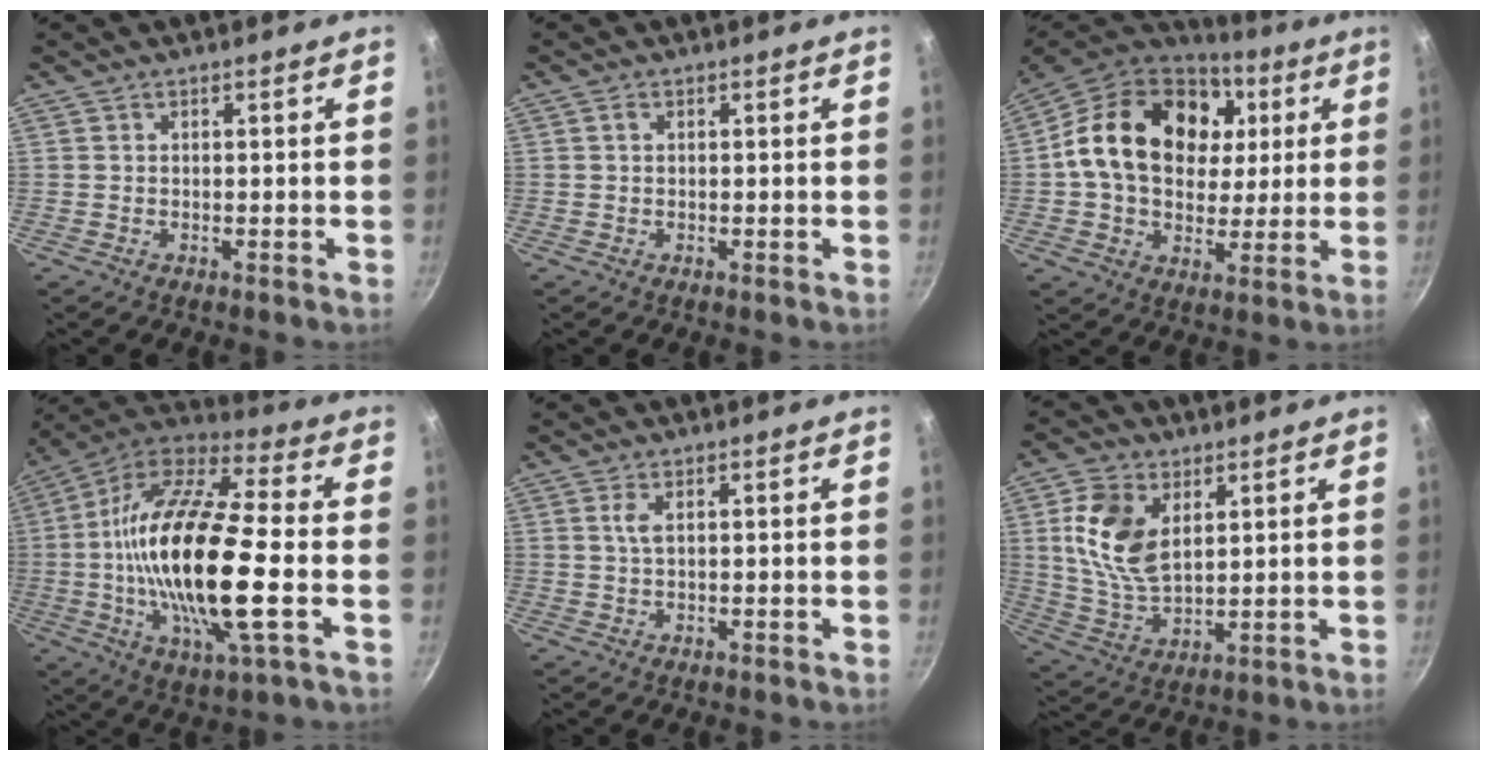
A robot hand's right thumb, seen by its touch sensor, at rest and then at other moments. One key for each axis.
{"total": 0.9, "fx": 0.2, "fy": 0.6, "fz": 0.6, "tx": -0.011, "ty": 0.003, "tz": 0.003}
{"total": 23.9, "fx": 5.4, "fy": 17.3, "fz": 15.5, "tx": -0.254, "ty": 0.010, "tz": 0.082}
{"total": 25.4, "fx": -2.6, "fy": 7.6, "fz": 24.2, "tx": -0.468, "ty": 0.016, "tz": -0.066}
{"total": 1.8, "fx": 0.5, "fy": 0.6, "fz": 1.7, "tx": -0.037, "ty": -0.002, "tz": 0.014}
{"total": 12.3, "fx": 3.8, "fy": 7.4, "fz": 9.1, "tx": -0.172, "ty": -0.019, "tz": 0.080}